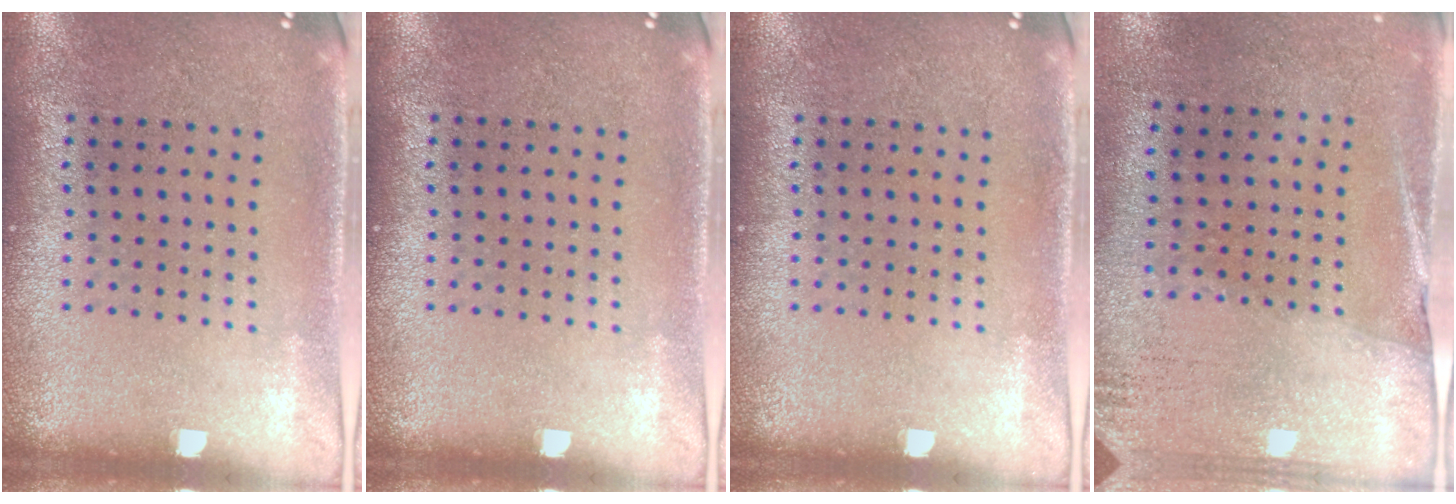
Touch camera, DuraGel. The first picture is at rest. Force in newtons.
{"total": 0.0}
{"total": 0.0}
{"total": 2.6, "press": 2.3, "slide": 1.4}